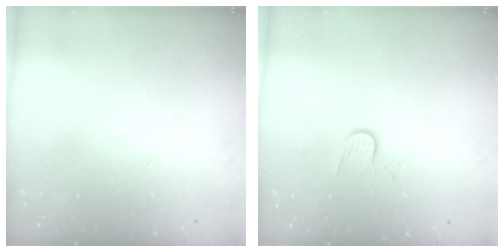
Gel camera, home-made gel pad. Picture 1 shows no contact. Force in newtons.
{"total": 6.0, "press": 6.0, "slide": 0.2}